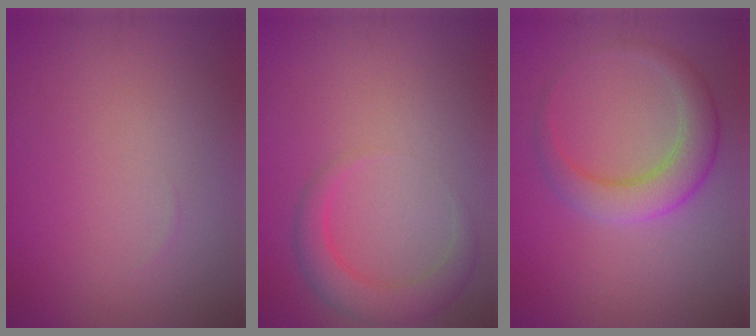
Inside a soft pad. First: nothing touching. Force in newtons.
{"total": 3.3, "press": 3.3, "slide": 0.2}
{"total": 4.0, "press": 4.0, "slide": 0.1}